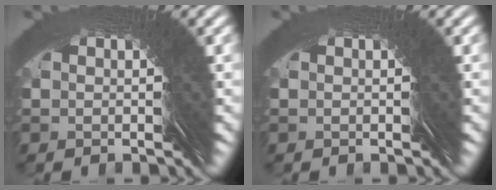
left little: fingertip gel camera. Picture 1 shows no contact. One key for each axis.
{"total": 0.0}